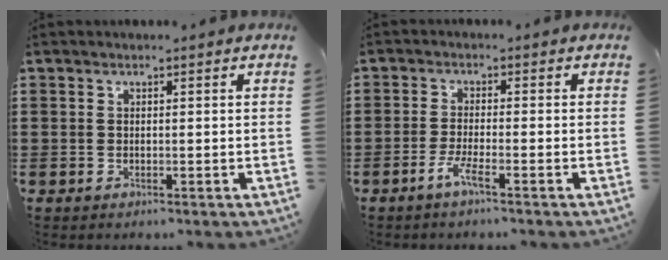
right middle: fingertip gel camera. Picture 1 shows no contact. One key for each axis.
{"total": 3.3, "fx": -2.1, "fy": 0.0, "fz": 2.6, "tx": -0.058, "ty": -0.005, "tz": -0.042}